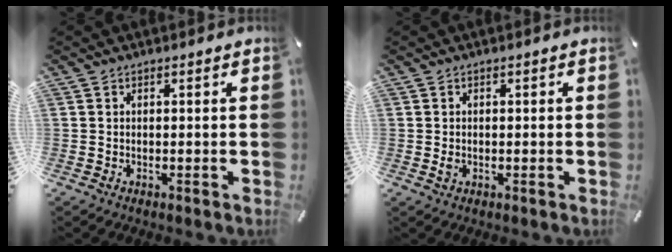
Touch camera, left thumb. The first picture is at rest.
{"total": 1.4, "force": [-0.2, 1.0, 0.9], "torque": [-0.018, 0.001, -0.003]}